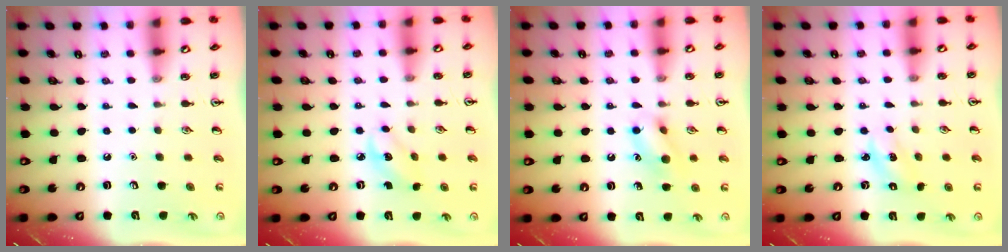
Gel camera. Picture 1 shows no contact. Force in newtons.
{"total": 2.9, "press": 2.8, "slide": 0.7}
{"total": 10.0, "press": 10.0, "slide": 0.9}
{"total": 2.2, "press": 2.1, "slide": 0.4}